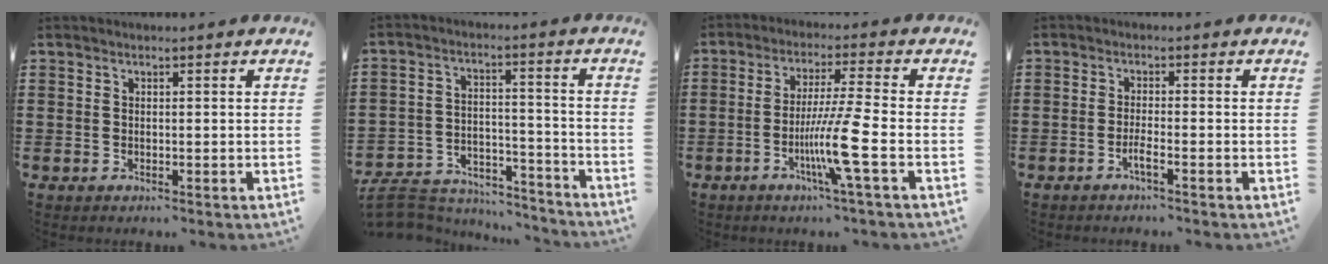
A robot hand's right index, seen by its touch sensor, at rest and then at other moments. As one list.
[{"total": 7.9, "force": [-7.5, 1.8, 1.6], "torque": [-0.036, 0.013, -0.147]}, {"total": 9.4, "force": [-3.3, -0.5, 8.8], "torque": [-0.166, -0.017, -0.065]}, {"total": 2.2, "force": [-1.4, 0.0, 1.7], "torque": [-0.029, -0.002, -0.025]}]